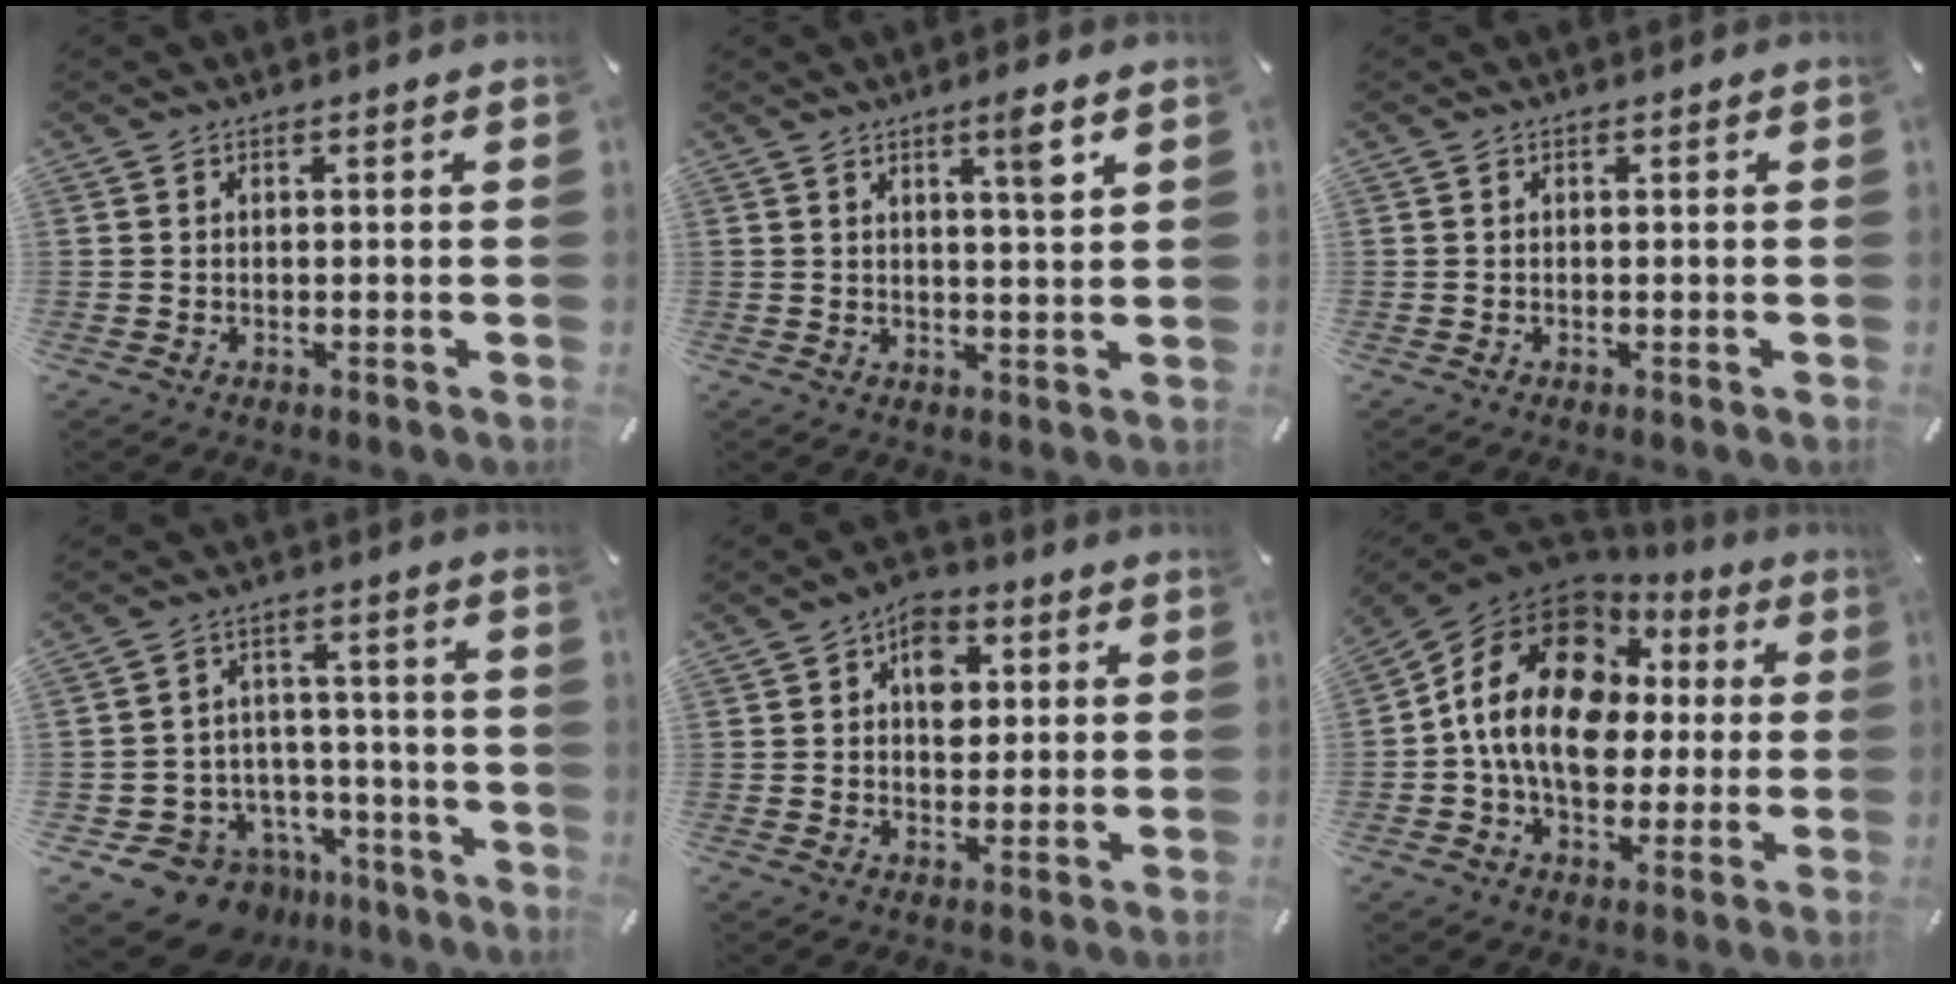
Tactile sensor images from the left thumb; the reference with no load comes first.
{"total": 5.1, "force": [2.7, 0.2, 4.3], "torque": [-0.066, -0.011, 0.038]}
{"total": 0.0}
{"total": 11.8, "force": [-8.0, 8.3, 2.6], "torque": [-0.040, 0.047, -0.130]}
{"total": 7.5, "force": [1.8, 5.6, 4.6], "torque": [-0.050, -0.004, 0.026]}
{"total": 17.8, "force": [1.1, 14.0, 10.9], "torque": [-0.212, 0.002, 0.021]}